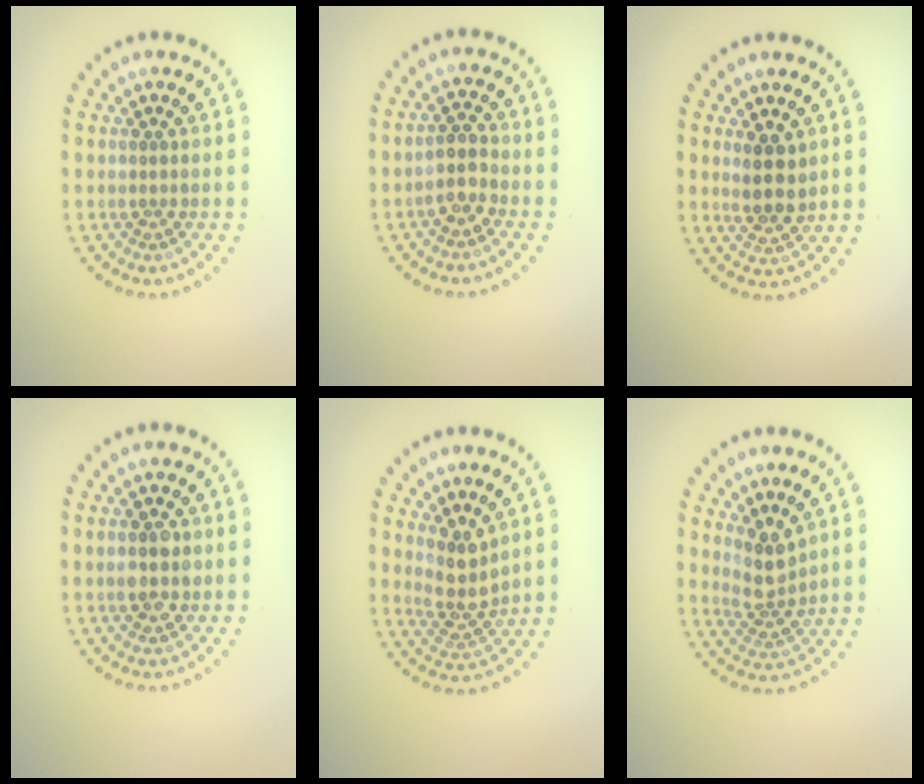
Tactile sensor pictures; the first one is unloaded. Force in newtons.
{"total": 2.0, "press": 1.7, "slide": 1.2}
{"total": 2.9, "press": 2.6, "slide": 1.3}
{"total": 2.7, "press": 2.7, "slide": 0.2}
{"total": 2.9, "press": 2.3, "slide": 1.8}
{"total": 2.7, "press": 2.1, "slide": 1.7}